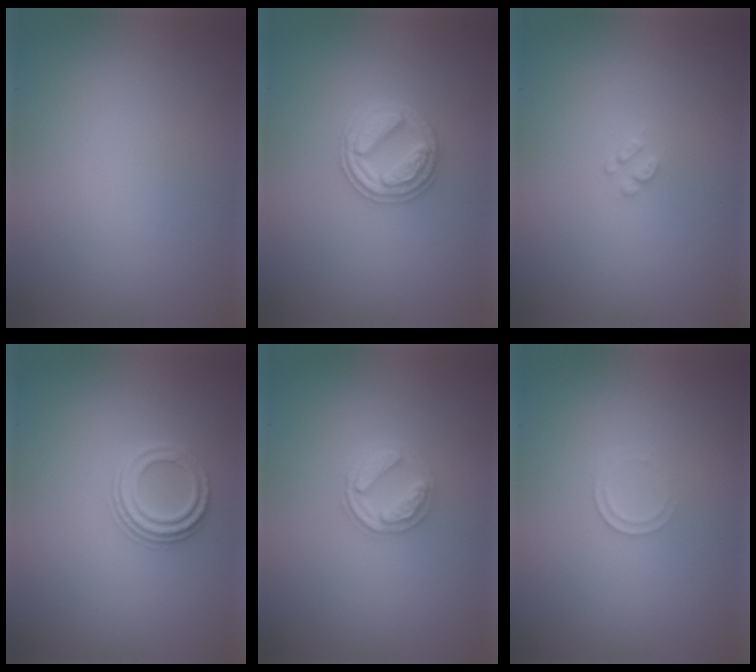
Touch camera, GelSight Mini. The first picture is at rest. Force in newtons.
{"total": 3.2, "press": 3.2, "slide": 0.6}
{"total": 1.0, "press": 0.9, "slide": 0.2}
{"total": 2.3, "press": 2.2, "slide": 0.8}
{"total": 2.6, "press": 2.5, "slide": 0.5}
{"total": 0.9, "press": 0.9, "slide": 0.1}